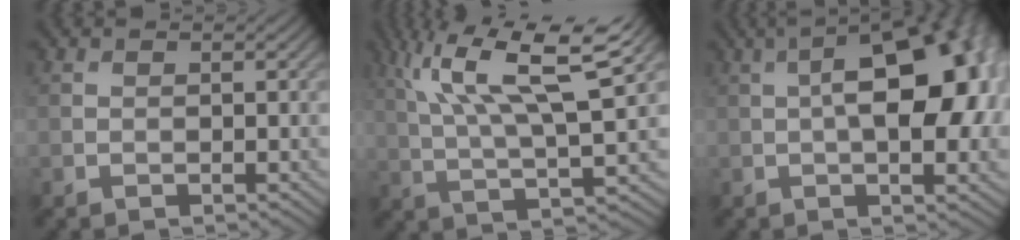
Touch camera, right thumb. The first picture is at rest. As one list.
[{"total": 14.6, "force": [6.4, 4.0, 12.5], "torque": [-0.253, 0.009, 0.119]}, {"total": 16.0, "force": [0.9, 7.8, 13.9], "torque": [-0.168, 0.026, -0.006]}]